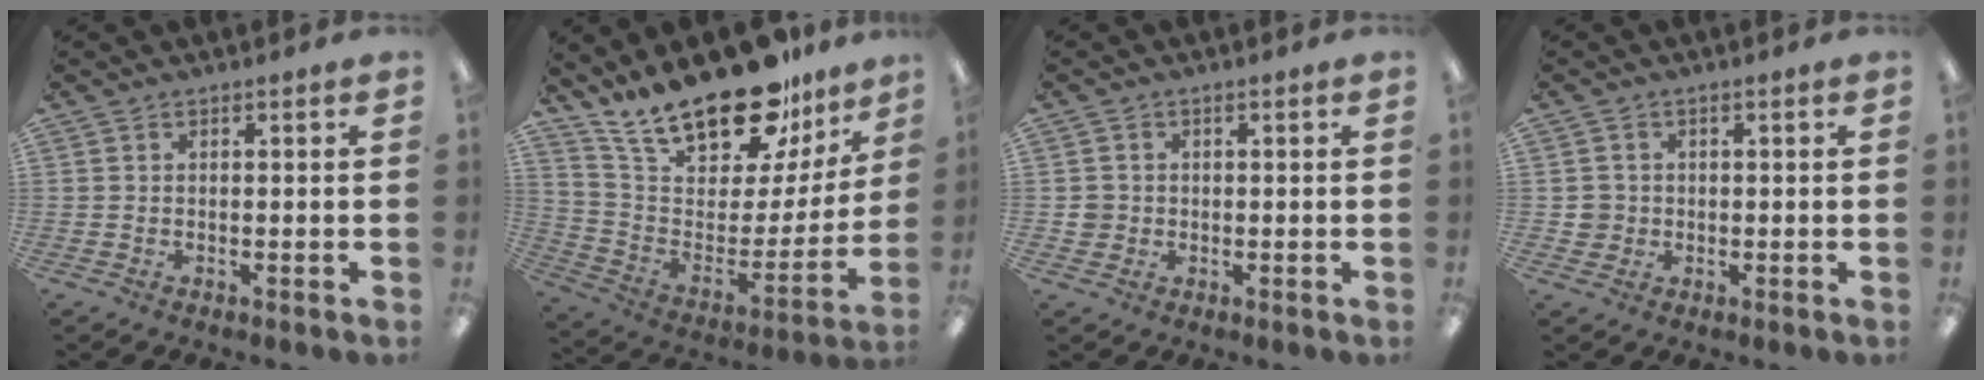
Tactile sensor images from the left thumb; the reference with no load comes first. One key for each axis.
{"total": 23.6, "fx": 18.6, "fy": 8.8, "fz": 11.6, "tx": -0.192, "ty": -0.127, "tz": 0.326}
{"total": 2.7, "fx": -0.3, "fy": 2.7, "fz": 0.5, "tx": -0.002, "ty": 0.003, "tz": -0.008}
{"total": 3.2, "fx": -0.1, "fy": 3.2, "fz": 0.3, "tx": -0.001, "ty": 0.003, "tz": -0.005}